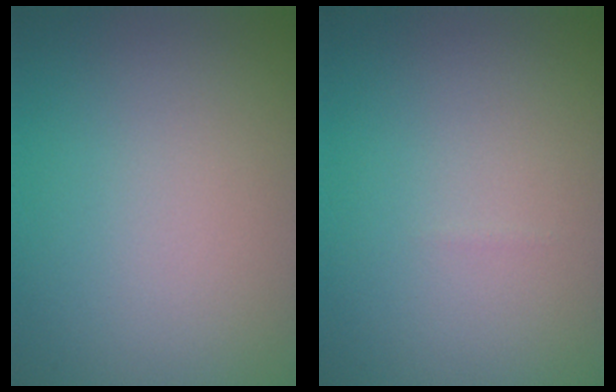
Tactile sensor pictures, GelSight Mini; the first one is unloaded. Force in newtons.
{"total": 0.0}